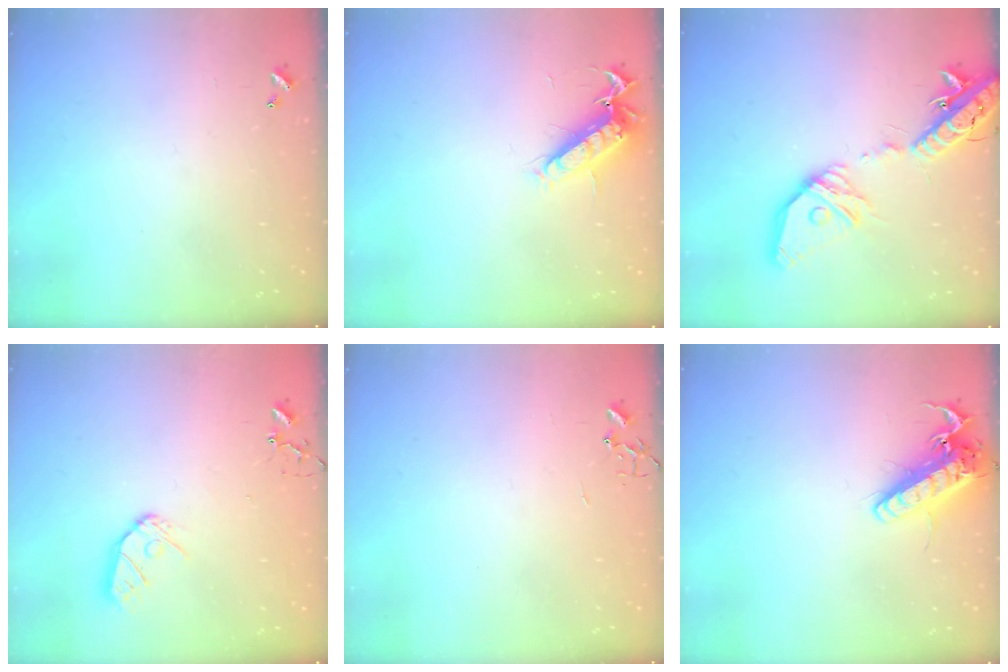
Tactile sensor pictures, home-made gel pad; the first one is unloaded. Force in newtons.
{"total": 12.9, "press": 12.8, "slide": 1.4}
{"total": 23.1, "press": 22.8, "slide": 3.6}
{"total": 9.1, "press": 9.1, "slide": 0.9}
{"total": 0.0}
{"total": 15.0, "press": 14.7, "slide": 2.8}